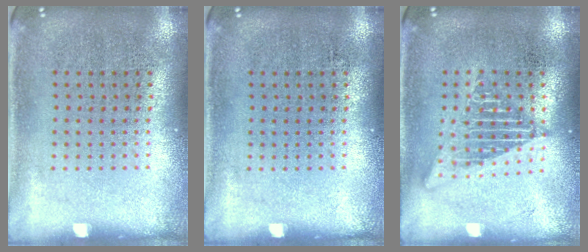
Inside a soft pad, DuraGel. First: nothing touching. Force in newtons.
{"total": 0.0}
{"total": 2.6, "press": 2.6, "slide": 0.3}